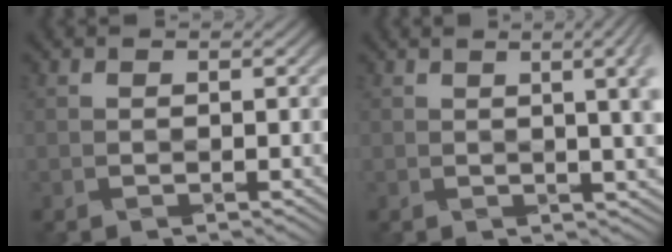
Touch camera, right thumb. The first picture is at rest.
{"total": 9.3, "force": [1.8, 3.0, 8.6], "torque": [-0.071, 0.035, 0.013]}